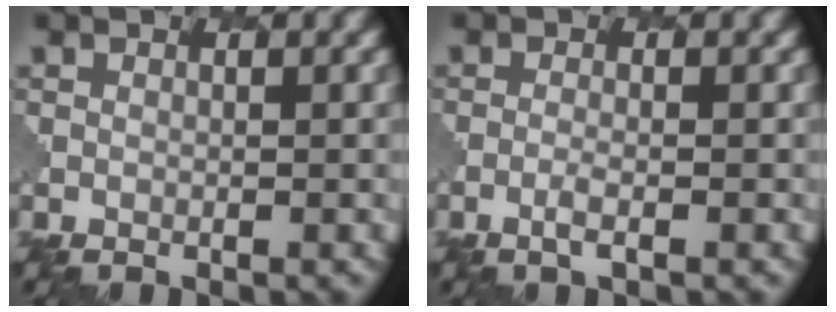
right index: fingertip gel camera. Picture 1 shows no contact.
{"total": 1.1, "force": [-0.4, 0.3, 1.0], "torque": [-0.016, 0.003, -0.014]}